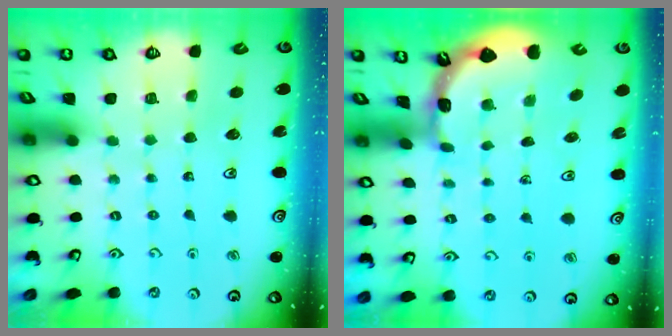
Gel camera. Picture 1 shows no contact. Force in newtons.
{"total": 1.6, "press": 1.6, "slide": 0.1}